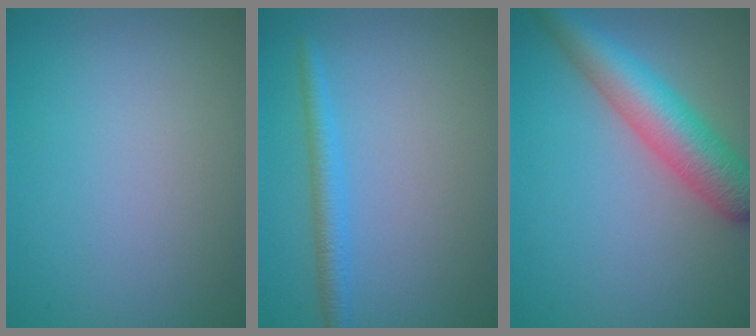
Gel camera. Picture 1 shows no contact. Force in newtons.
{"total": 2.2, "press": 2.2, "slide": 0.2}
{"total": 6.6, "press": 6.6, "slide": 0.2}